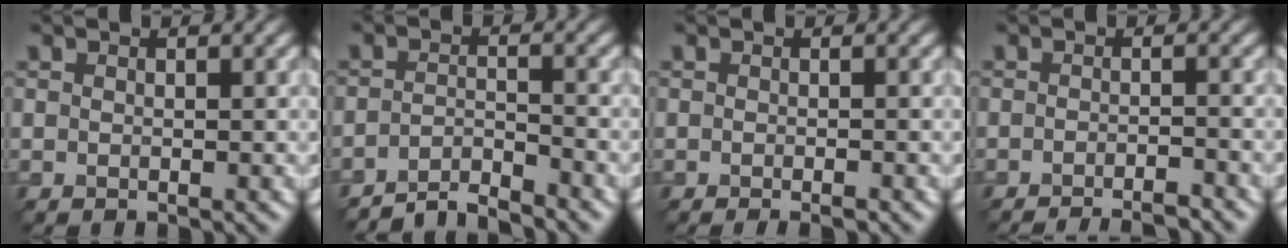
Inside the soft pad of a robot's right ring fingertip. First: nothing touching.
{"total": 3.1, "force": [-3.0, 0.4, 0.9], "torque": [-0.009, 0.004, -0.063]}
{"total": 1.3, "force": [-0.9, 0.2, 0.9], "torque": [-0.012, -0.005, -0.011]}
{"total": 3.9, "force": [-3.4, 0.5, 1.8], "torque": [-0.022, 0.001, -0.050]}